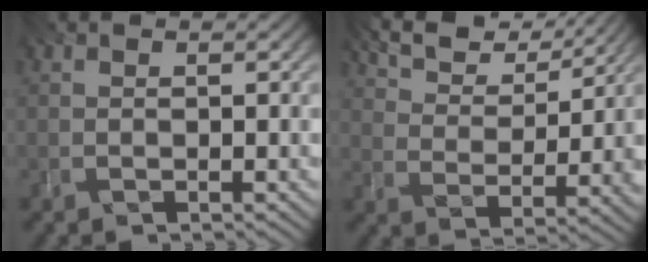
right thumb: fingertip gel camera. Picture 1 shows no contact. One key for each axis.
{"total": 8.6, "fx": 6.6, "fy": 2.7, "fz": 4.9, "tx": -0.104, "ty": -0.001, "tz": 0.112}